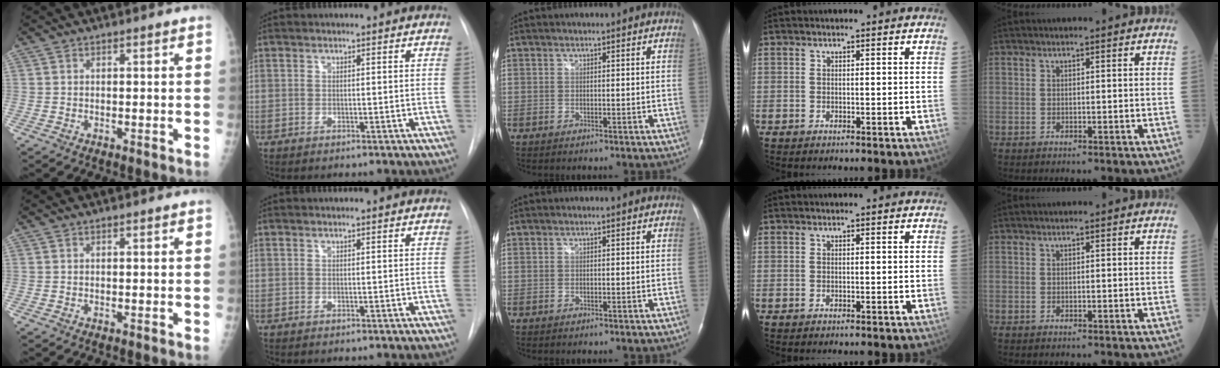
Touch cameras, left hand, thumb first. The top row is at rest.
{}